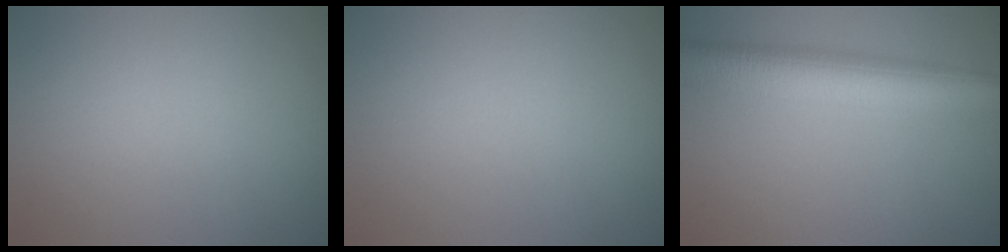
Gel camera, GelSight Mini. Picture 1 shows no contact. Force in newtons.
{"total": 0.0}
{"total": 8.0, "press": 8.0, "slide": 0.2}